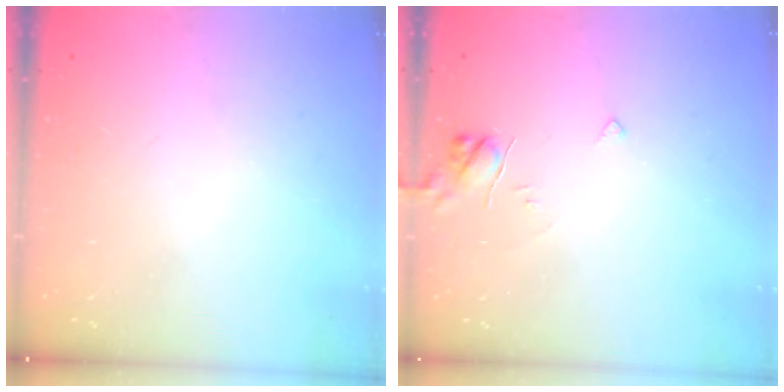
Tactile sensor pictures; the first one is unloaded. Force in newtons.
{"total": 6.2, "press": 6.2, "slide": 0.5}